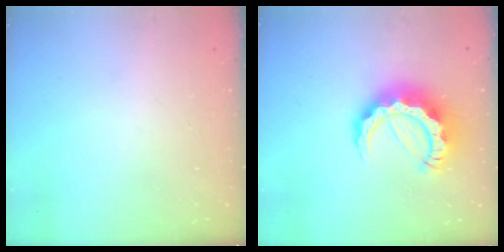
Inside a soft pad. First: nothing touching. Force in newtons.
{"total": 14.0, "press": 13.9, "slide": 1.3}